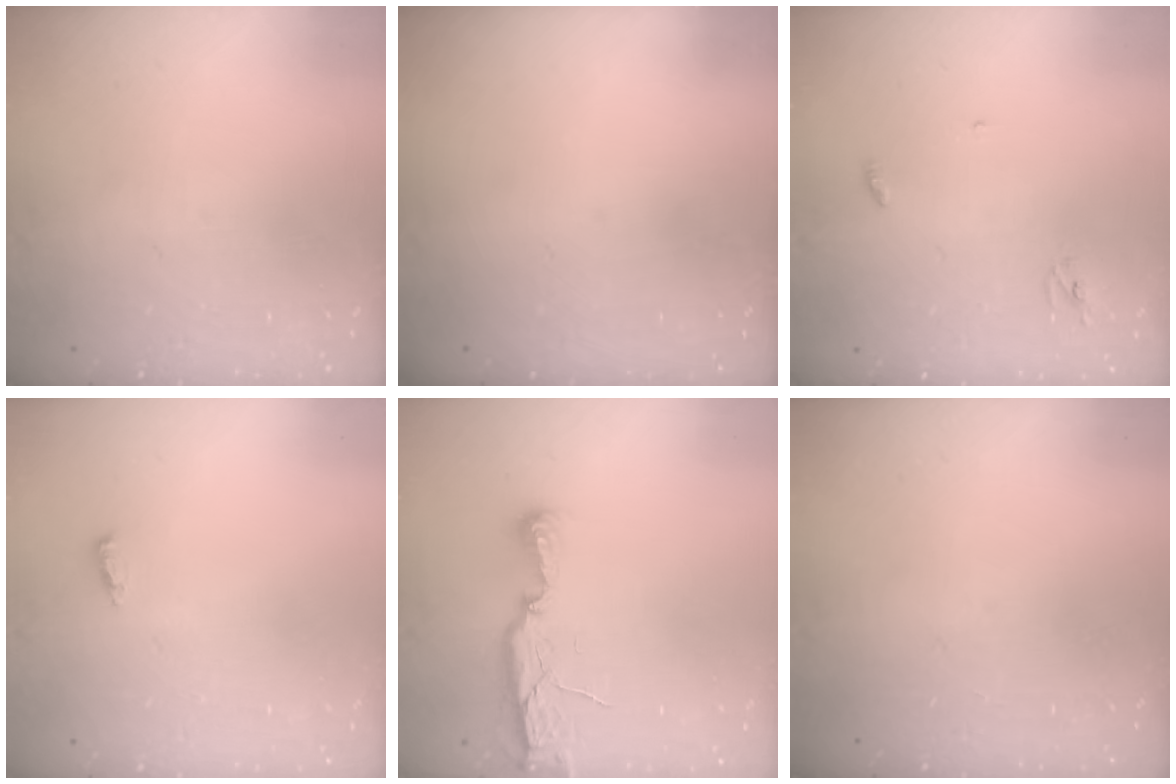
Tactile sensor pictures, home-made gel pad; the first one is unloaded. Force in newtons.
{"total": 0.0}
{"total": 2.8, "press": 2.8, "slide": 0.2}
{"total": 2.7, "press": 2.5, "slide": 1.0}
{"total": 9.0, "press": 7.8, "slide": 4.5}
{"total": 0.0}